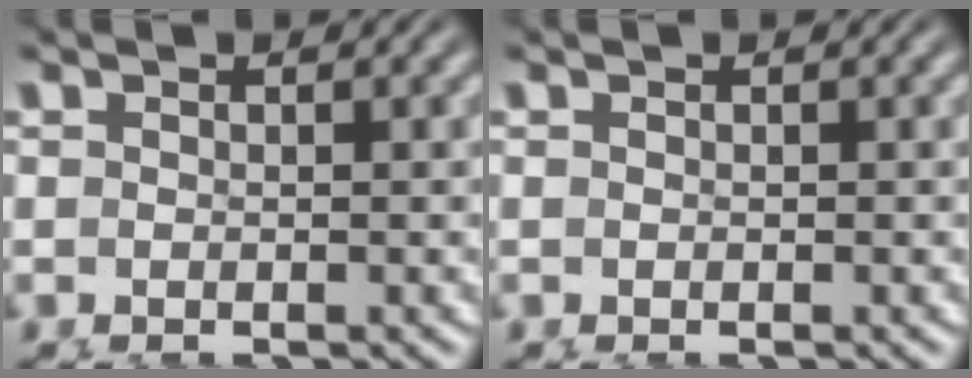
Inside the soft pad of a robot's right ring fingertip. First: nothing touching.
{"total": 0.0}